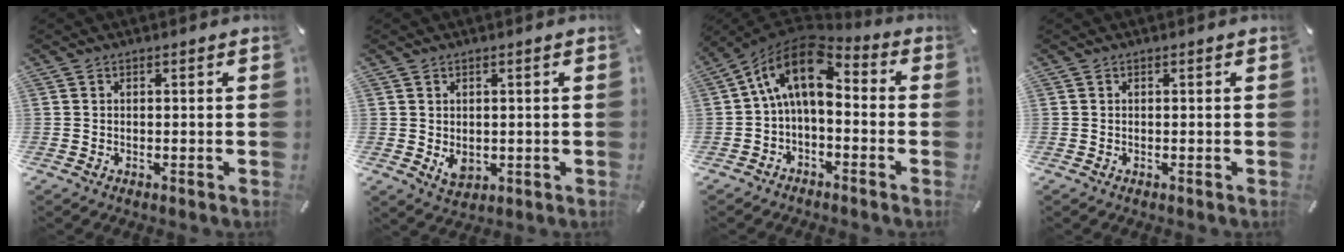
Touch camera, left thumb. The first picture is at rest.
{"total": 3.5, "force": [0.0, 2.9, 2.0], "torque": [-0.025, -0.005, 0.000]}
{"total": 13.4, "force": [2.4, 8.0, 10.5], "torque": [-0.201, -0.008, 0.038]}
{"total": 0.0}